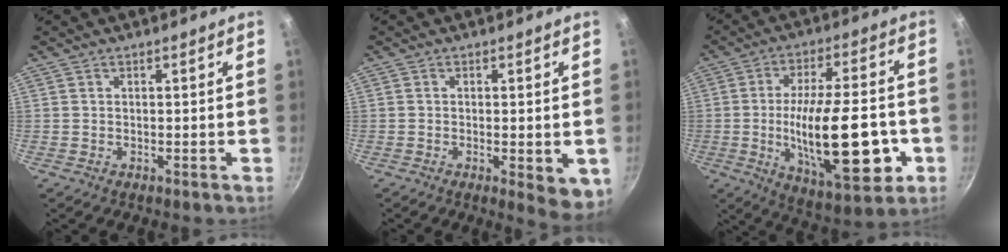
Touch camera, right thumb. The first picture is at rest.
{"total": 7.1, "force": [-1.8, 2.4, 6.5], "torque": [-0.070, -0.005, -0.018]}
{"total": 23.3, "force": [-4.8, 8.9, 21.0], "torque": [-0.316, 0.006, -0.066]}